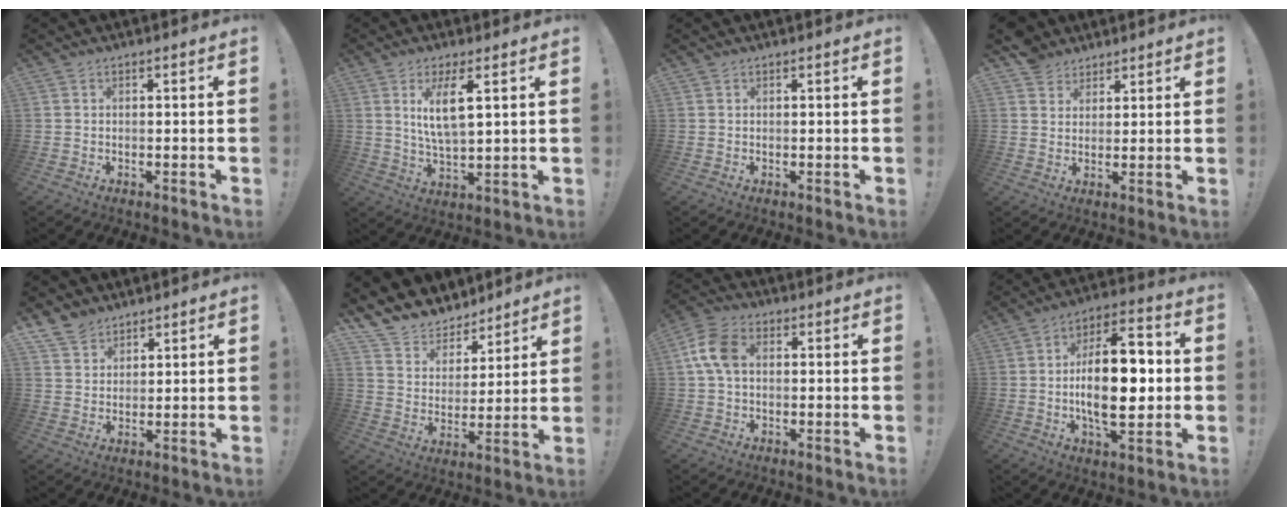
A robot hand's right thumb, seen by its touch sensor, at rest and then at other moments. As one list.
[{"total": 8.8, "force": [3.6, 2.2, 7.7], "torque": [-0.143, -0.012, 0.060]}, {"total": 0.0}, {"total": 5.8, "force": [4.4, 3.8, 0.3], "torque": [-0.011, -0.026, 0.087]}, {"total": 6.5, "force": [5.3, 3.6, 0.9], "torque": [-0.020, -0.035, 0.105]}, {"total": 9.9, "force": [8.3, 5.5, 0.7], "torque": [-0.031, -0.072, 0.160]}, {"total": 9.1, "force": [1.2, 6.1, 6.6], "torque": [-0.140, 0.015, 0.026]}, {"total": 19.5, "force": [-1.2, 9.3, 17.1], "torque": [-0.283, 0.006, -0.024]}]